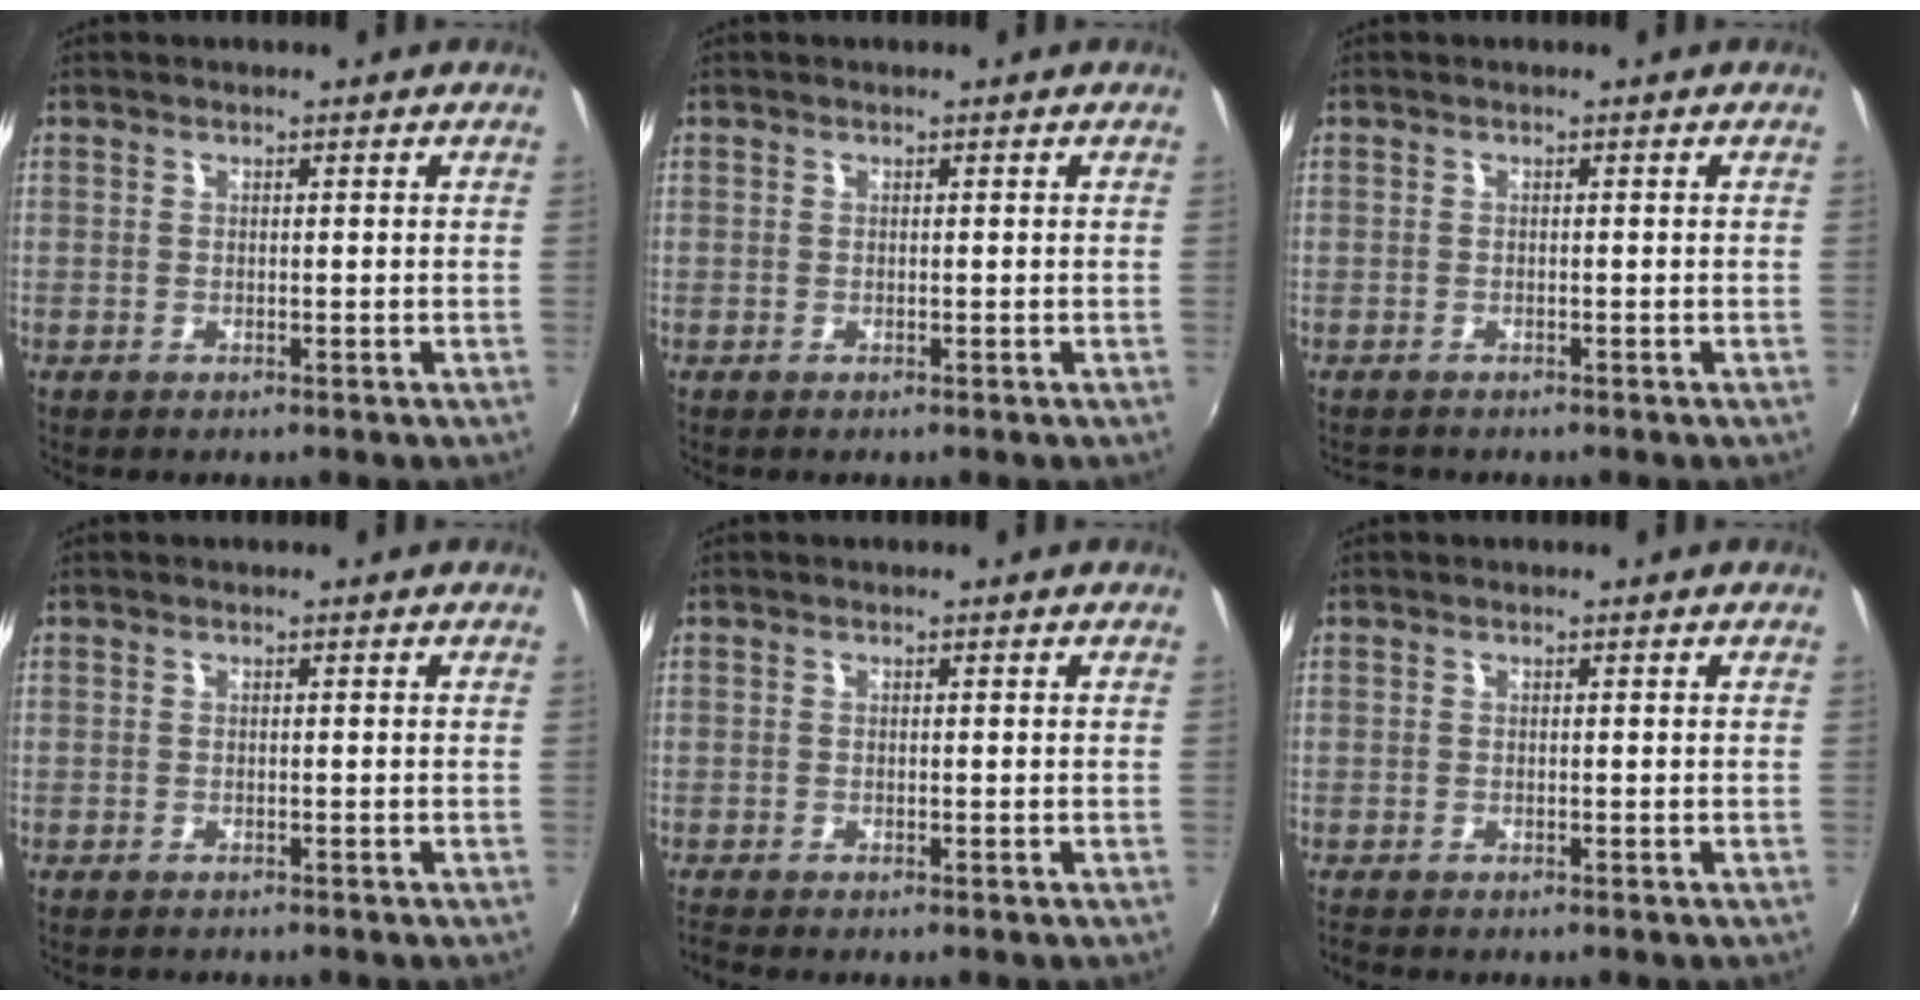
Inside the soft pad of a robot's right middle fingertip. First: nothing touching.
{"total": 0.0}
{"total": 1.4, "force": [-1.3, 0.3, 0.2], "torque": [-0.007, -0.004, -0.020]}
{"total": 1.1, "force": [-1.1, 0.2, 0.2], "torque": [-0.008, -0.003, -0.015]}
{"total": 1.0, "force": [-0.9, -0.1, 0.3], "torque": [-0.007, -0.006, -0.018]}
{"total": 1.1, "force": [-1.0, 0.2, 0.3], "torque": [-0.008, -0.007, -0.019]}